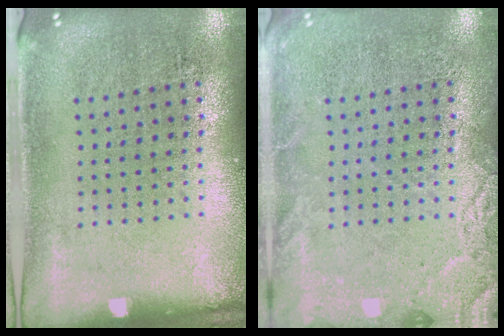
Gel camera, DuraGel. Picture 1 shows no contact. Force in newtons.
{"total": 2.6, "press": 2.6, "slide": 0.4}